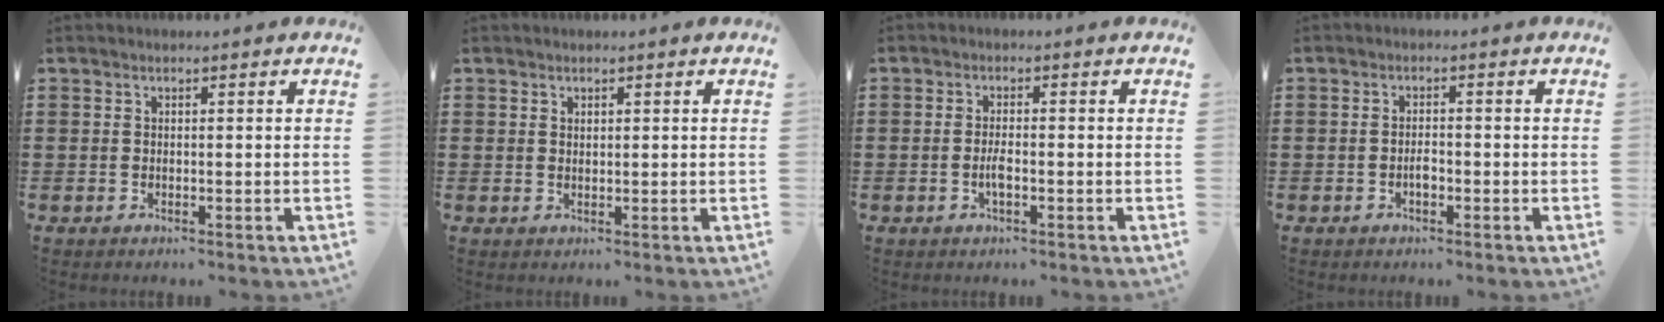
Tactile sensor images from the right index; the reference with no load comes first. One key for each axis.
{"total": 0.7, "fx": 0.6, "fy": 0.4, "fz": 0.1, "tx": -0.004, "ty": 0.001, "tz": 0.012}
{"total": 2.3, "fx": -0.7, "fy": 0.6, "fz": 2.1, "tx": -0.046, "ty": 0.000, "tz": -0.016}
{"total": 1.7, "fx": -0.8, "fy": 0.7, "fz": 1.4, "tx": -0.027, "ty": 0.002, "tz": -0.014}